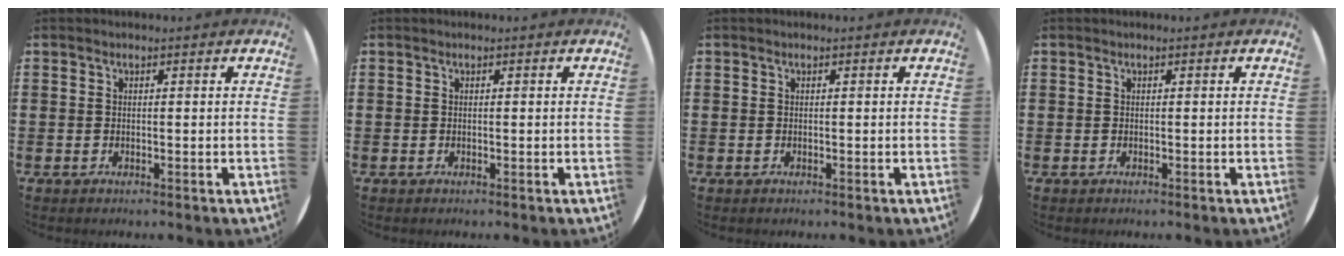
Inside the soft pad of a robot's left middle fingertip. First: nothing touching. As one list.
[{"total": 0.0}, {"total": 0.0}, {"total": 0.0}]